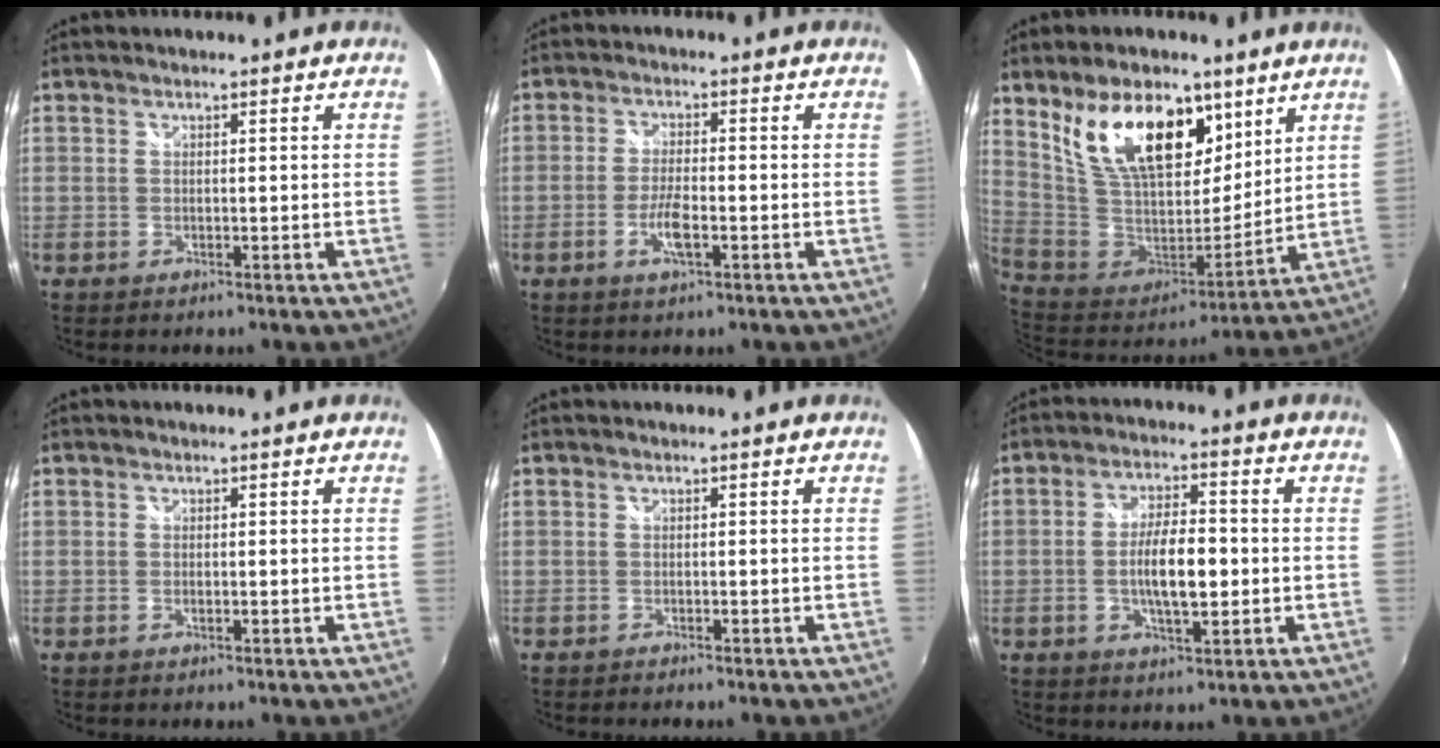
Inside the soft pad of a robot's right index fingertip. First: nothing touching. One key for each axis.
{"total": 4.8, "fx": -1.8, "fy": 1.2, "fz": 4.2, "tx": -0.091, "ty": -0.004, "tz": -0.036}
{"total": 21.1, "fx": 10.7, "fy": 11.4, "fz": 14.2, "tx": -0.272, "ty": 0.011, "tz": 0.208}
{"total": 0.5, "fx": -0.1, "fy": 0.3, "fz": 0.4, "tx": -0.009, "ty": -0.002, "tz": -0.004}
{"total": 0.9, "fx": -0.8, "fy": 0.2, "fz": 0.3, "tx": -0.010, "ty": -0.005, "tz": -0.016}
{"total": 8.5, "fx": -1.2, "fy": 2.9, "fz": 7.9, "tx": -0.147, "ty": 0.001, "tz": -0.019}